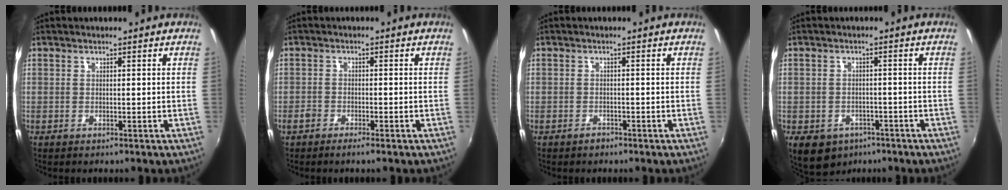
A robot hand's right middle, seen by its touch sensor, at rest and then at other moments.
{"total": 2.6, "force": [-2.2, 0.6, 1.3], "torque": [-0.042, -0.005, -0.045]}
{"total": 1.3, "force": [-1.1, 0.7, 0.2], "torque": [-0.004, -0.001, -0.019]}
{"total": 10.5, "force": [-6.0, 7.4, 4.4], "torque": [-0.110, -0.015, -0.079]}